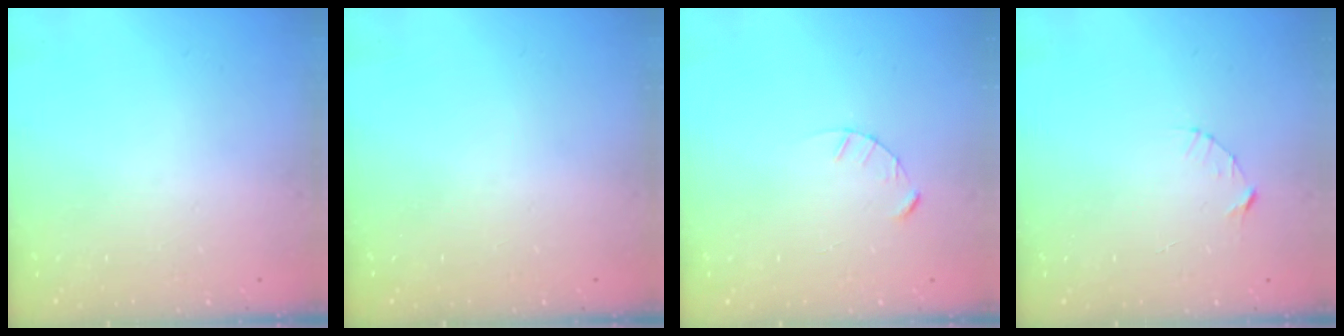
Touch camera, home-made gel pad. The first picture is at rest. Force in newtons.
{"total": 0.0}
{"total": 2.4, "press": 2.4, "slide": 0.3}
{"total": 3.1, "press": 3.1, "slide": 0.3}